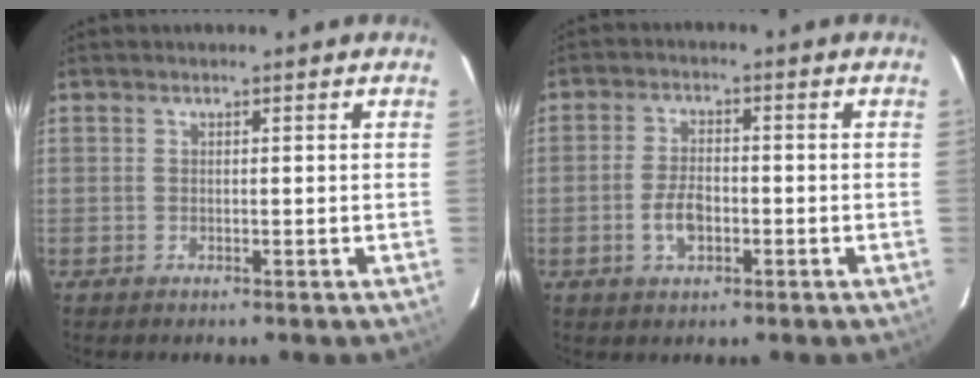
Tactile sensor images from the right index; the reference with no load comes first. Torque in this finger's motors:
{"motor_torque": [1.02, -0.01, 0.48, 0.05]}